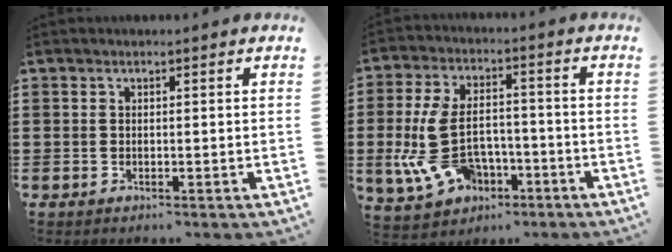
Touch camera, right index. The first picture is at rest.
{"total": 11.1, "force": [-2.6, 6.7, 8.5], "torque": [-0.215, -0.001, -0.052]}